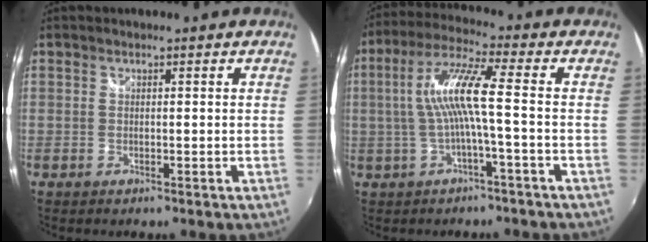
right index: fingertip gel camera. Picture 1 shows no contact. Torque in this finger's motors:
{"motor_torque": [1.32, -0.36, 0.78, 0.21]}